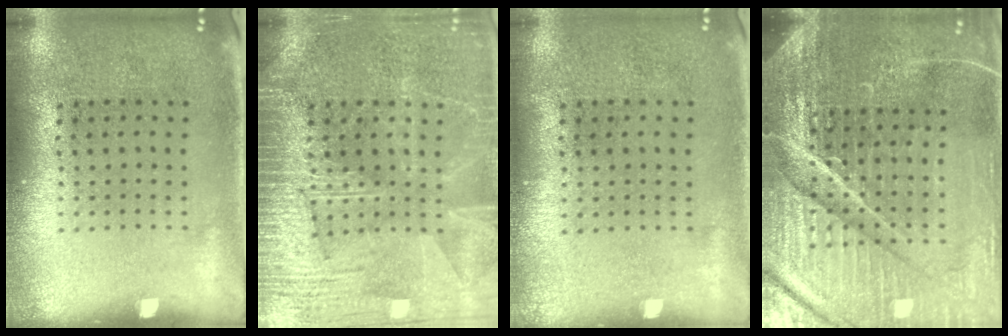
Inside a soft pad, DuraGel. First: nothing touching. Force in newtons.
{"total": 5.3, "press": 5.2, "slide": 0.7}
{"total": 0.0}
{"total": 6.2, "press": 5.6, "slide": 2.8}